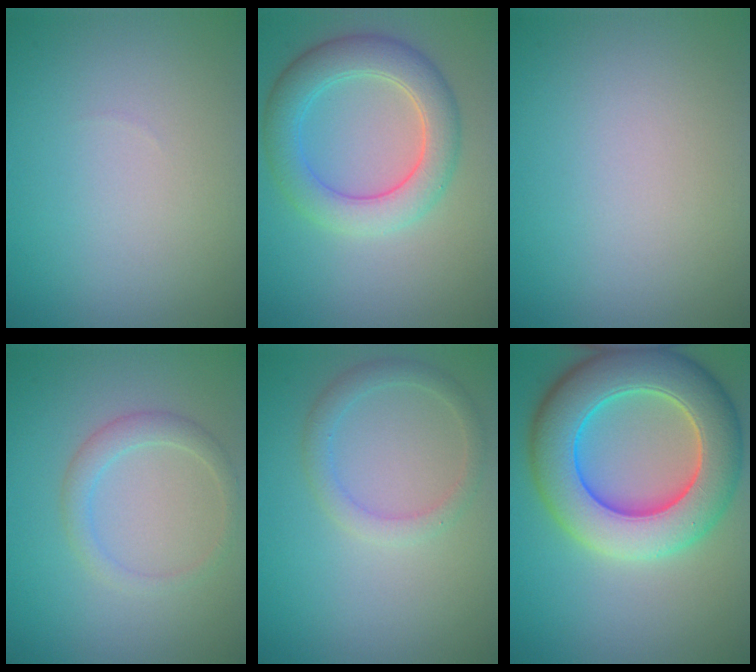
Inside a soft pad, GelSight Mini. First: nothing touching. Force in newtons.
{"total": 5.5, "press": 5.5, "slide": 0.4}
{"total": 0.0}
{"total": 2.0, "press": 2.0, "slide": 0.1}
{"total": 2.1, "press": 2.1, "slide": 0.1}
{"total": 10.4, "press": 10.3, "slide": 0.7}